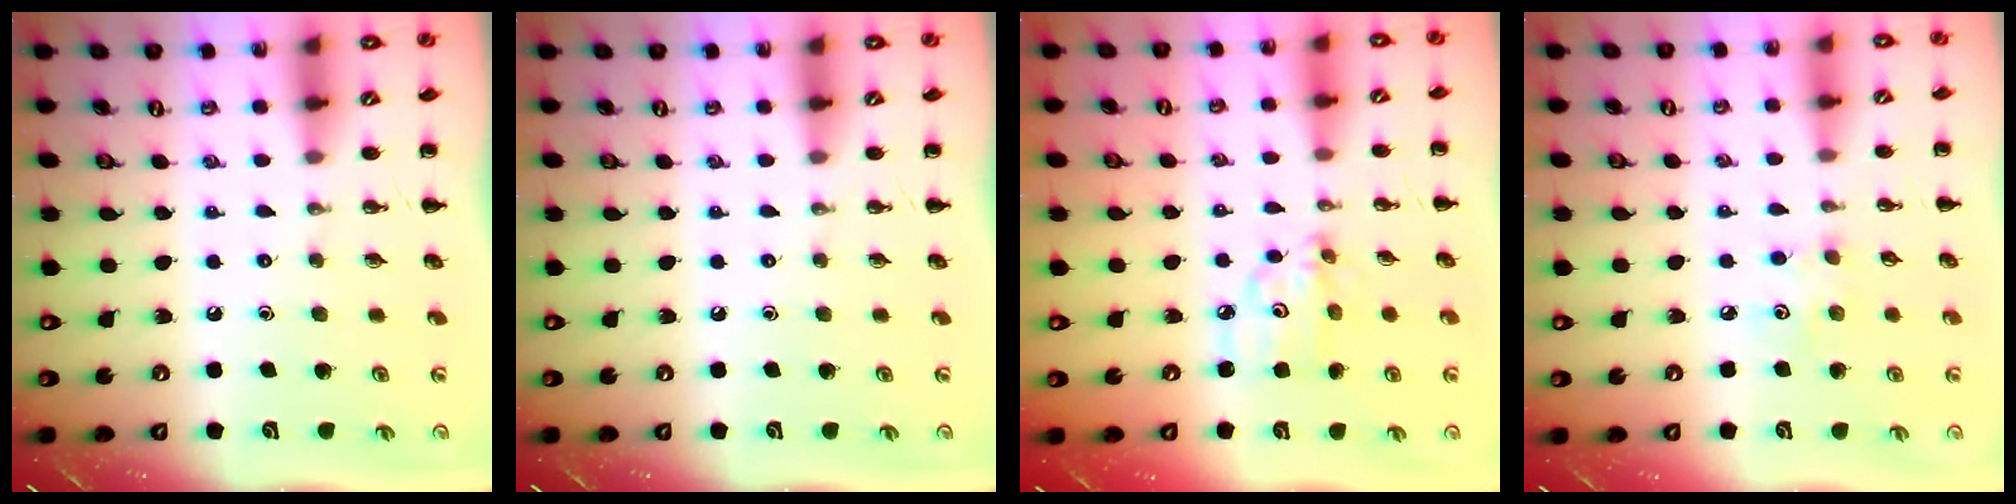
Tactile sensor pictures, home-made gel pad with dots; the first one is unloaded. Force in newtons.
{"total": 0.0}
{"total": 6.1, "press": 6.1, "slide": 0.5}
{"total": 3.3, "press": 3.2, "slide": 0.8}